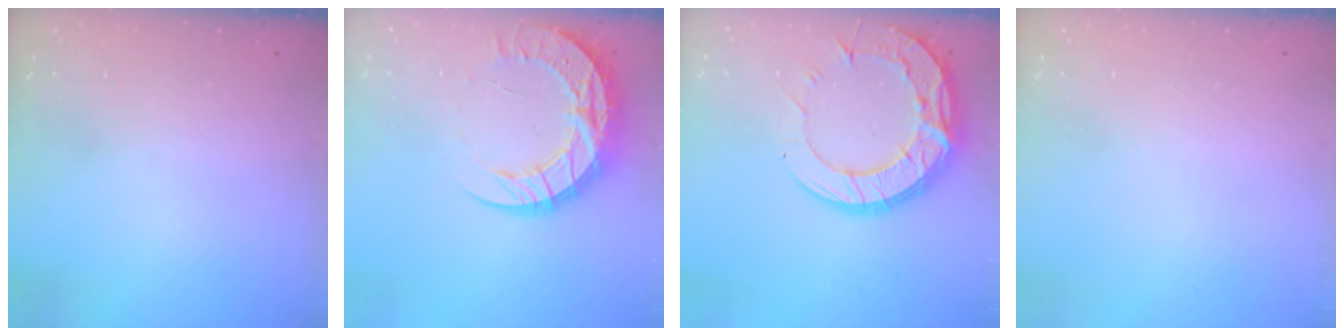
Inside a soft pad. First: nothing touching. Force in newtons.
{"total": 15.4, "press": 15.4, "slide": 1.1}
{"total": 19.5, "press": 19.4, "slide": 1.6}
{"total": 0.0}